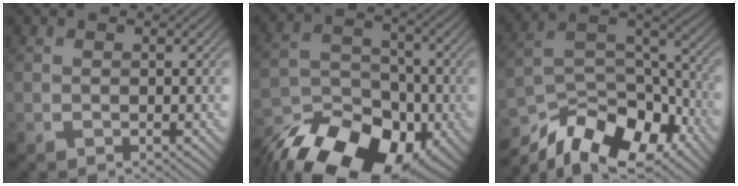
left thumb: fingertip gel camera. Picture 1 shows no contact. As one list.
[{"total": 17.7, "force": [-12.1, 10.2, 8.0], "torque": [-0.167, -0.045, -0.183]}, {"total": 14.4, "force": [-10.5, 6.0, 7.8], "torque": [-0.157, -0.007, -0.187]}]